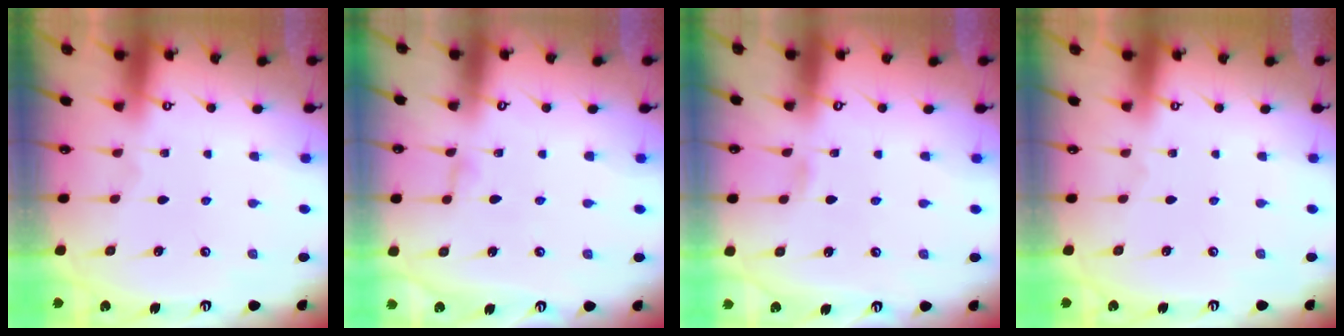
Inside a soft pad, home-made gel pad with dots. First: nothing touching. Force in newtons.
{"total": 3.9, "press": 3.9, "slide": 0.5}
{"total": 3.5, "press": 3.5, "slide": 0.4}
{"total": 0.0}